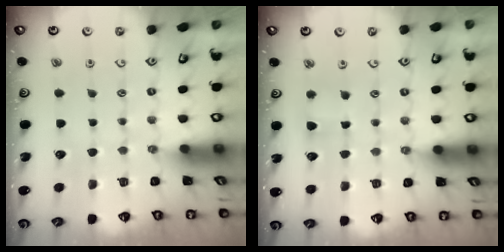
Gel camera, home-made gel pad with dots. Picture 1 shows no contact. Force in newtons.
{"total": 3.5, "press": 3.5, "slide": 0.5}